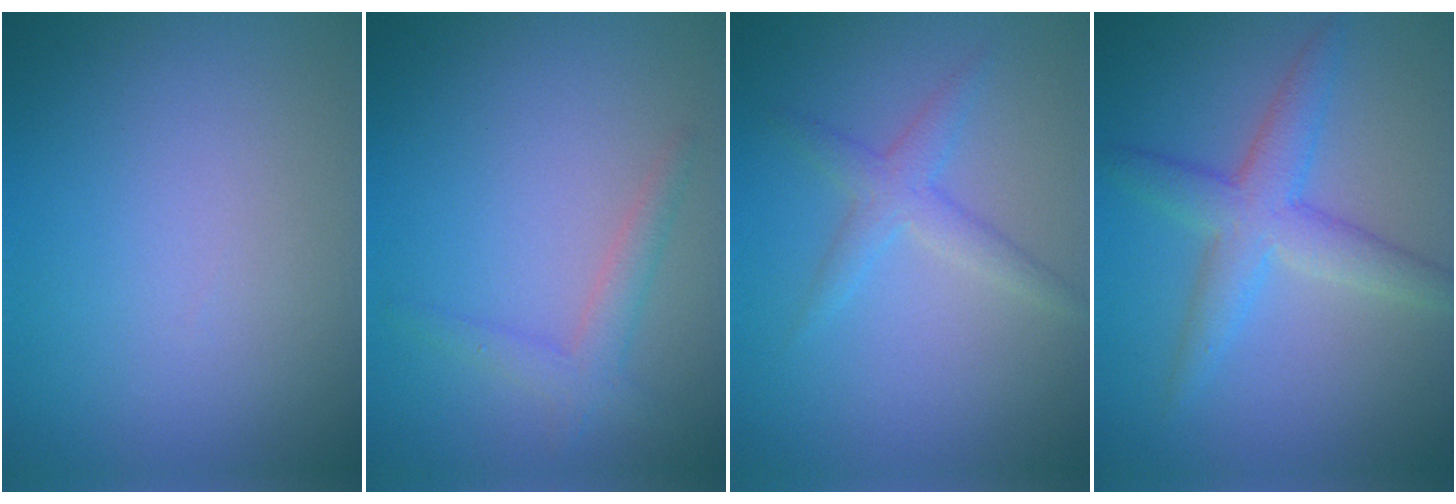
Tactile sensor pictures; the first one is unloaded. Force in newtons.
{"total": 2.1, "press": 2.1, "slide": 0.1}
{"total": 2.2, "press": 2.2, "slide": 0.1}
{"total": 4.2, "press": 4.2, "slide": 0.2}